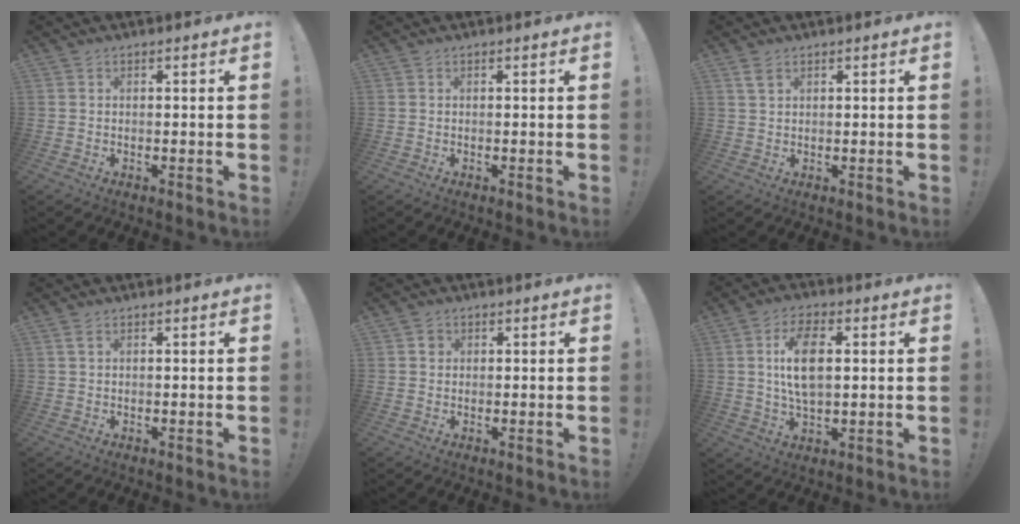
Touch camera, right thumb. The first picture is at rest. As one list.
[{"total": 0.0}, {"total": 2.6, "force": [1.5, 1.2, 1.7], "torque": [-0.024, -0.005, 0.026]}, {"total": 1.4, "force": [0.6, 0.6, 1.1], "torque": [-0.021, 0.001, 0.011]}, {"total": 2.0, "force": [0.5, 1.9, 0.6], "torque": [0.001, -0.001, 0.007]}, {"total": 11.5, "force": [2.1, 5.8, 9.7], "torque": [-0.168, -0.005, 0.032]}]